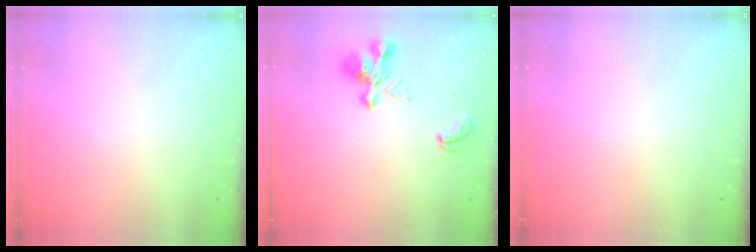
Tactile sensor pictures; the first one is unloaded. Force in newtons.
{"total": 4.8, "press": 4.5, "slide": 1.5}
{"total": 0.0}